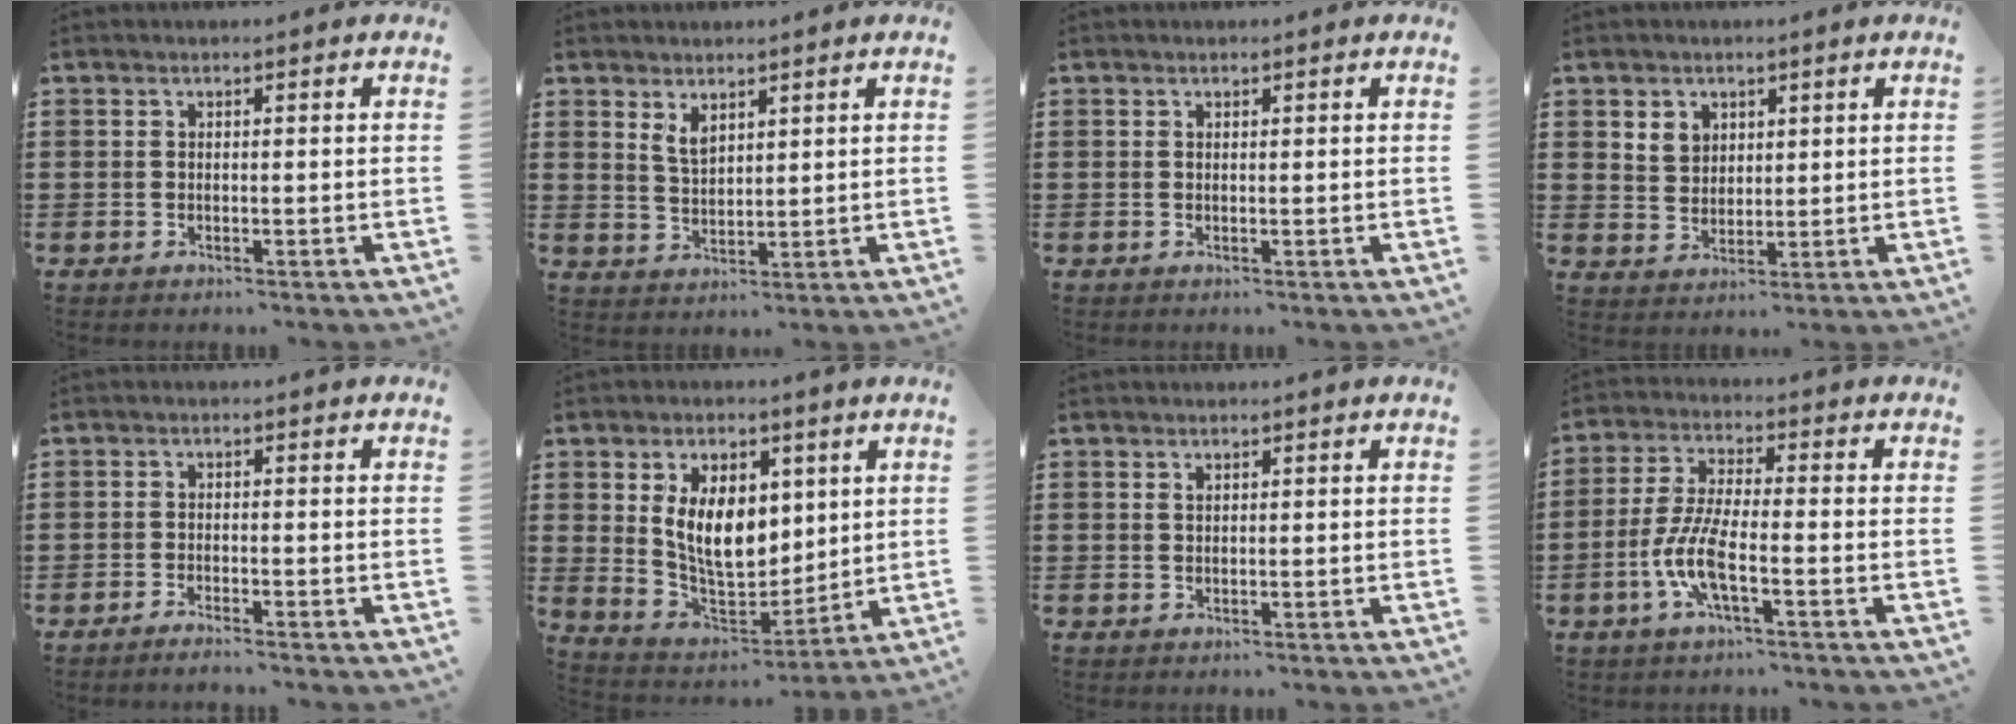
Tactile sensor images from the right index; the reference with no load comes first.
{"total": 3.1, "force": [2.1, 1.5, 1.8], "torque": [-0.039, 0.004, 0.039]}
{"total": 0.0}
{"total": 3.6, "force": [2.1, 3.0, 0.5], "torque": [-0.023, 0.012, 0.038]}
{"total": 1.4, "force": [-1.4, -0.1, 0.3], "torque": [-0.006, 0.001, -0.026]}
{"total": 9.3, "force": [2.4, 6.0, 6.6], "torque": [-0.144, 0.005, 0.041]}
{"total": 0.5, "force": [0.3, 0.3, 0.3], "torque": [-0.006, 0.001, 0.007]}
{"total": 7.8, "force": [-3.1, 1.9, 6.9], "torque": [-0.163, -0.013, -0.065]}